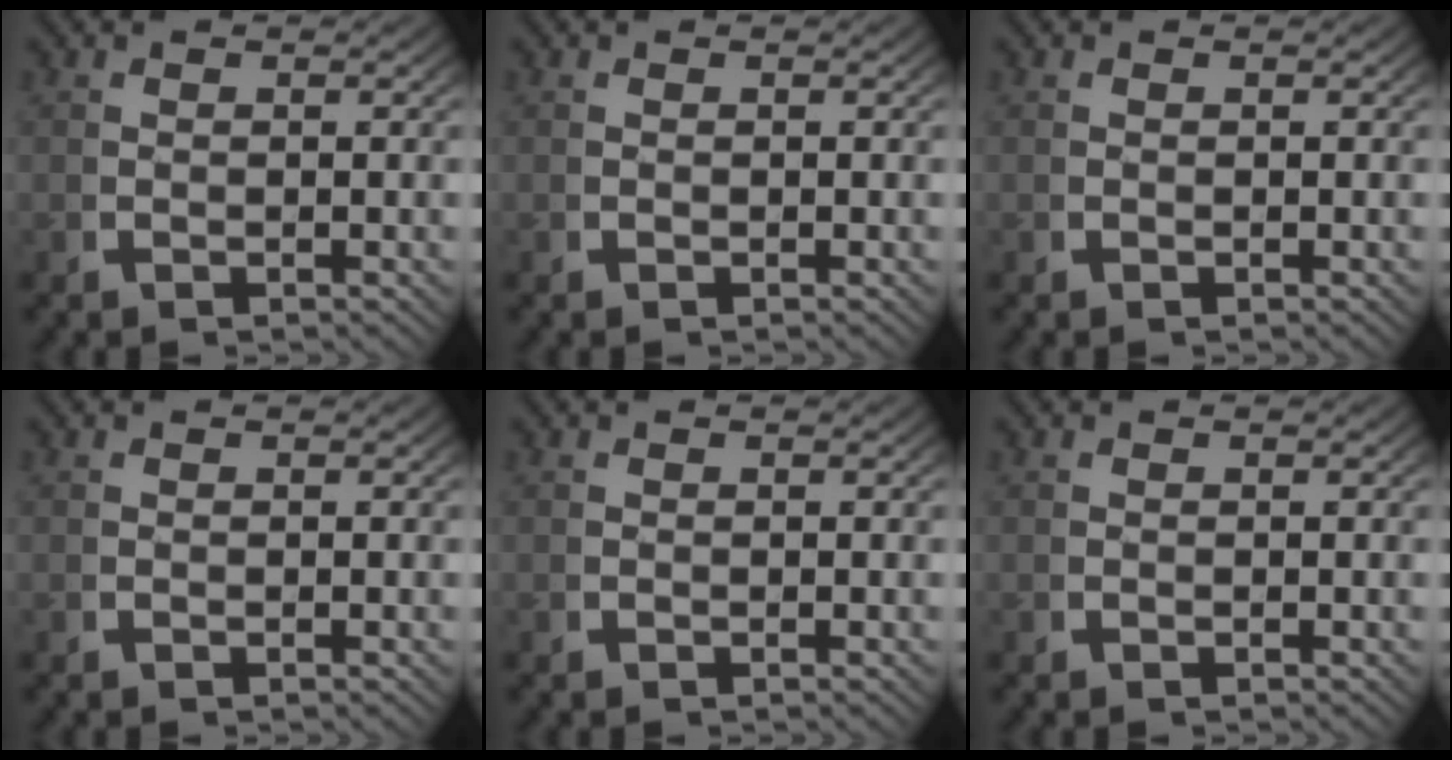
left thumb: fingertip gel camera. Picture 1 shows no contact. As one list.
[{"total": 0.0}, {"total": 0.0}, {"total": 0.0}, {"total": 0.0}, {"total": 0.0}]